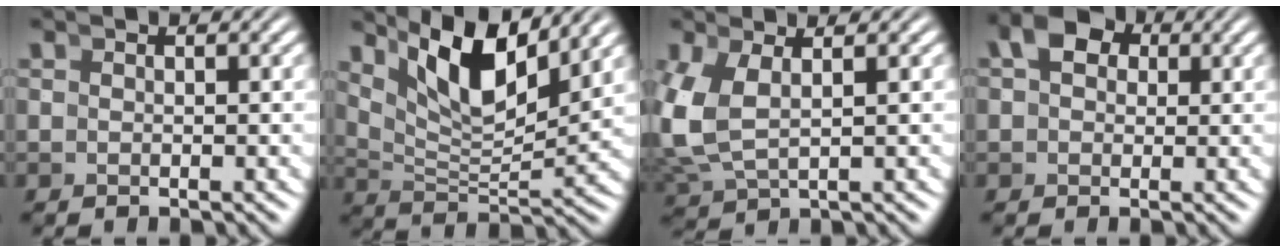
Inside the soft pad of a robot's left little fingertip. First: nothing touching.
{"total": 7.7, "force": [4.6, 2.6, 5.6], "torque": [-0.087, 0.007, 0.079]}
{"total": 5.5, "force": [0.8, 4.0, 3.7], "torque": [-0.107, -0.004, 0.023]}
{"total": 5.4, "force": [2.1, 4.0, 2.9], "torque": [-0.046, 0.013, 0.024]}